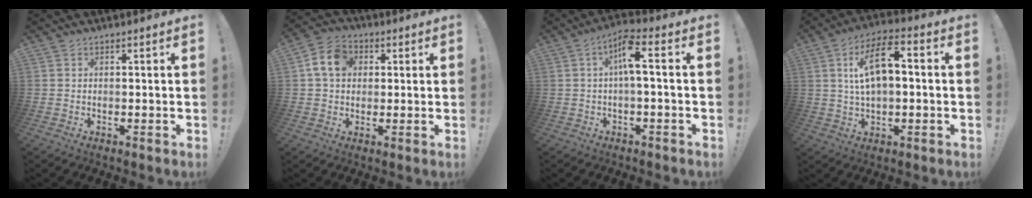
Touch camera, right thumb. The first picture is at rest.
{"total": 9.9, "force": [2.4, 7.7, 5.7], "torque": [-0.094, 0.016, 0.051]}
{"total": 8.0, "force": [0.9, 1.9, 7.7], "torque": [-0.134, 0.005, 0.012]}
{"total": 12.1, "force": [2.1, 6.1, 10.3], "torque": [-0.163, 0.007, 0.038]}